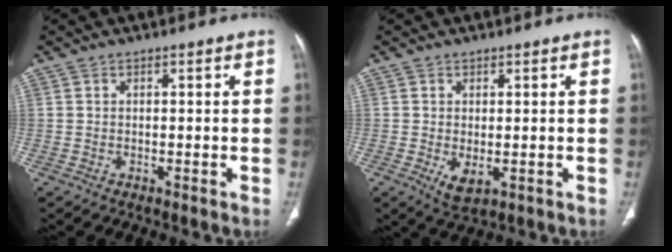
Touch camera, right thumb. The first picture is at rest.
{"total": 3.6, "force": [-0.7, 1.8, 3.0], "torque": [-0.051, -0.011, 0.000]}